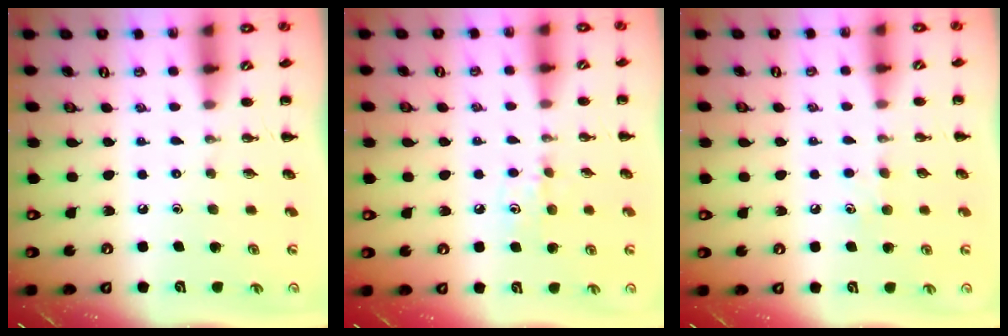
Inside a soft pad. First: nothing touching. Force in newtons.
{"total": 6.5, "press": 6.3, "slide": 1.8}
{"total": 4.8, "press": 4.6, "slide": 1.4}